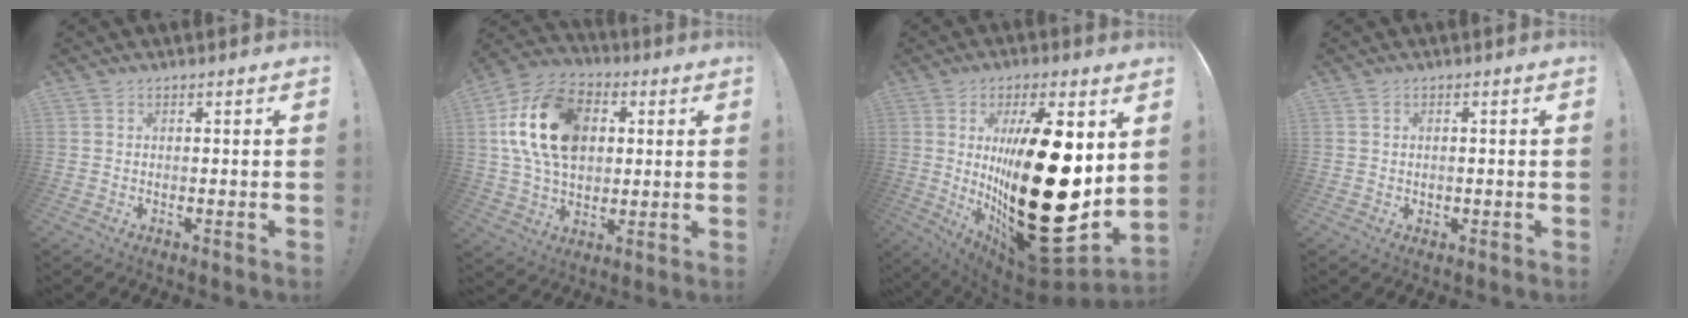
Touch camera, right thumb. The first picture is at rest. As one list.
[{"total": 20.7, "force": [4.7, 14.5, 14.1], "torque": [-0.238, -0.003, 0.090]}, {"total": 34.9, "force": [1.7, 13.2, 32.2], "torque": [-0.513, -0.052, 0.060]}, {"total": 0.7, "force": [0.3, 0.7, 0.0], "torque": [-0.001, 0.002, 0.005]}]